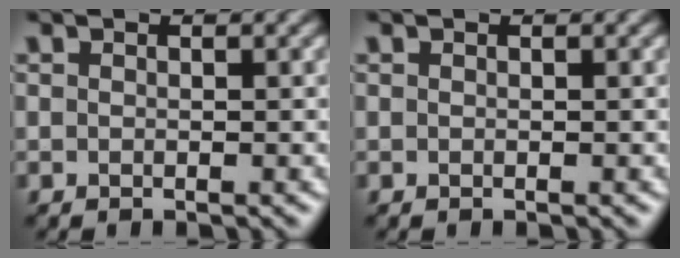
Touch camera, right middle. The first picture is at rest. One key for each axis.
{"total": 0.0}